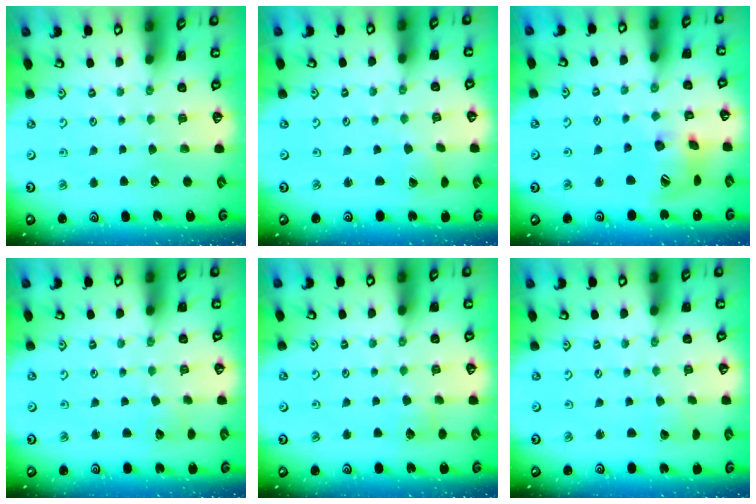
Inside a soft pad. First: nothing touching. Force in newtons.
{"total": 0.7, "press": 0.7, "slide": 0.0}
{"total": 16.9, "press": 16.8, "slide": 2.2}
{"total": 3.9, "press": 3.9, "slide": 0.1}
{"total": 5.6, "press": 5.6, "slide": 0.6}
{"total": 1.6, "press": 1.6, "slide": 0.0}